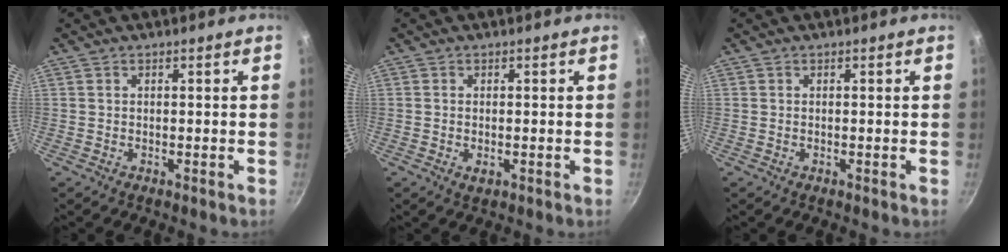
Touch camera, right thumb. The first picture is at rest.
{"total": 1.8, "force": [-0.4, 1.0, 1.5], "torque": [-0.027, -0.003, -0.006]}
{"total": 0.0}